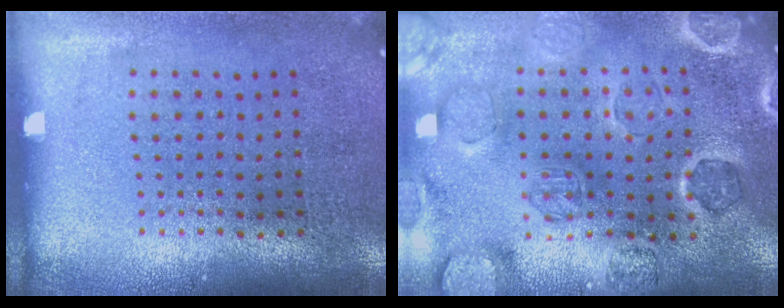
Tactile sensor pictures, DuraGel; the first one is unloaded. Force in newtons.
{"total": 2.1, "press": 2.1, "slide": 0.1}